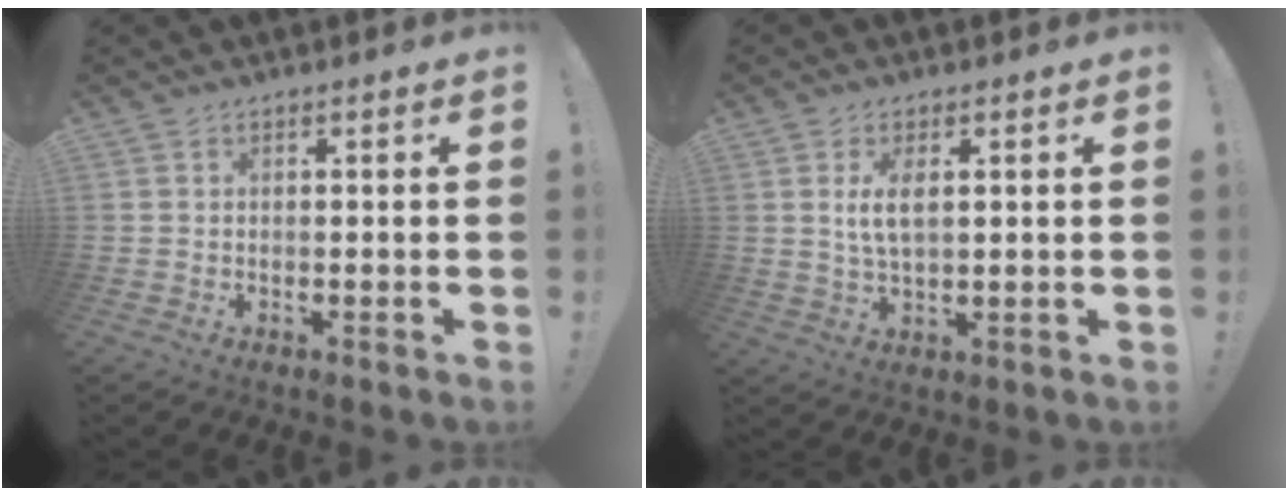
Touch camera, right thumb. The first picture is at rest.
{"total": 5.2, "force": [1.4, 2.3, 4.4], "torque": [-0.094, -0.006, 0.020]}